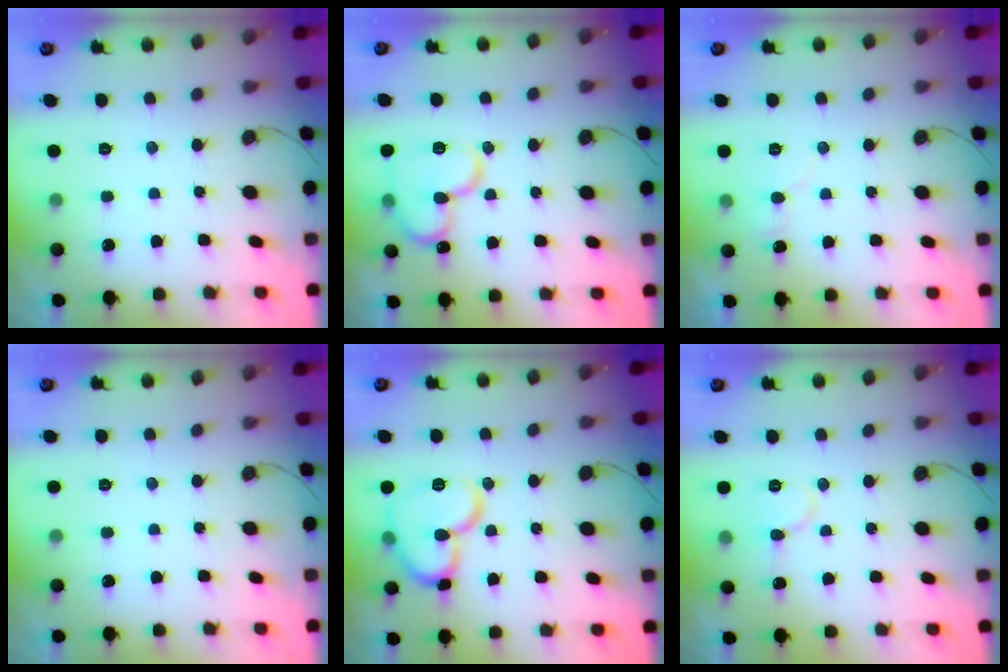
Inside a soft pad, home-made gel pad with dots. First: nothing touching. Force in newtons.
{"total": 13.9, "press": 13.8, "slide": 2.0}
{"total": 5.6, "press": 5.6, "slide": 0.2}
{"total": 0.0}
{"total": 13.8, "press": 13.7, "slide": 1.5}
{"total": 6.7, "press": 6.7, "slide": 0.7}